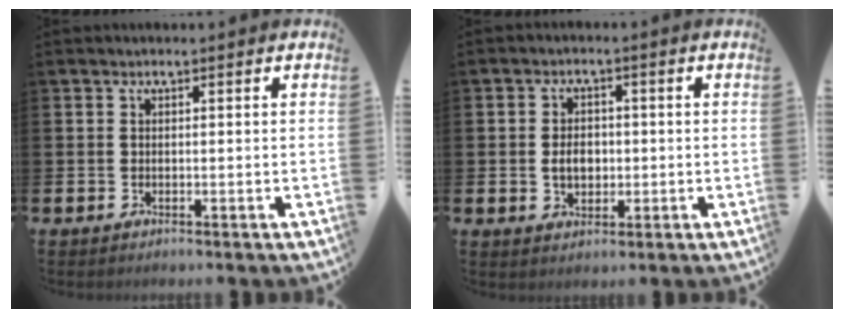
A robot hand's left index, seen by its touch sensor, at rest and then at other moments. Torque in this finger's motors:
{"motor_torque": [0.80, -0.05, 0.41, 0.09]}